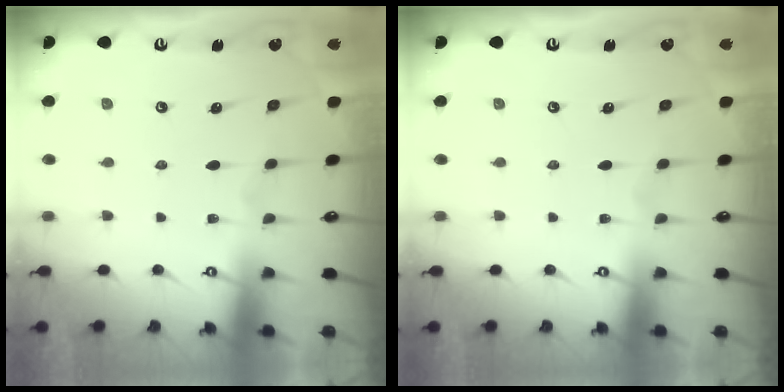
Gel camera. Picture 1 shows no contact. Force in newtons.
{"total": 0.0}